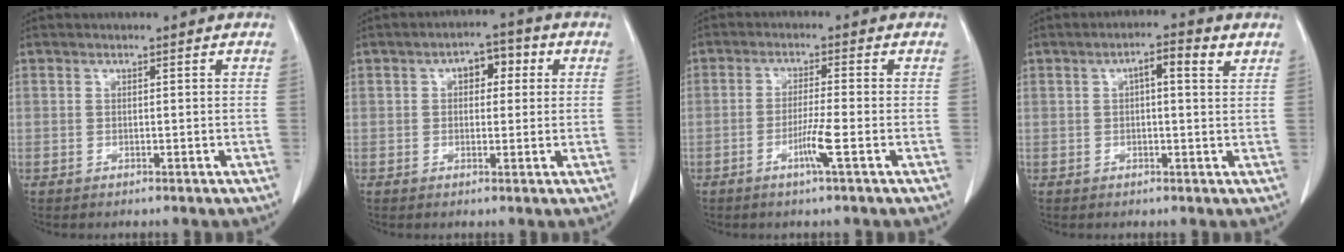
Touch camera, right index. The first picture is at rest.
{"total": 4.8, "force": [1.3, 2.6, 3.8], "torque": [-0.053, 0.024, 0.015]}
{"total": 4.2, "force": [-1.8, -0.7, 3.8], "torque": [-0.074, -0.009, -0.037]}
{"total": 4.7, "force": [1.9, 0.9, 4.2], "torque": [-0.068, 0.015, 0.026]}